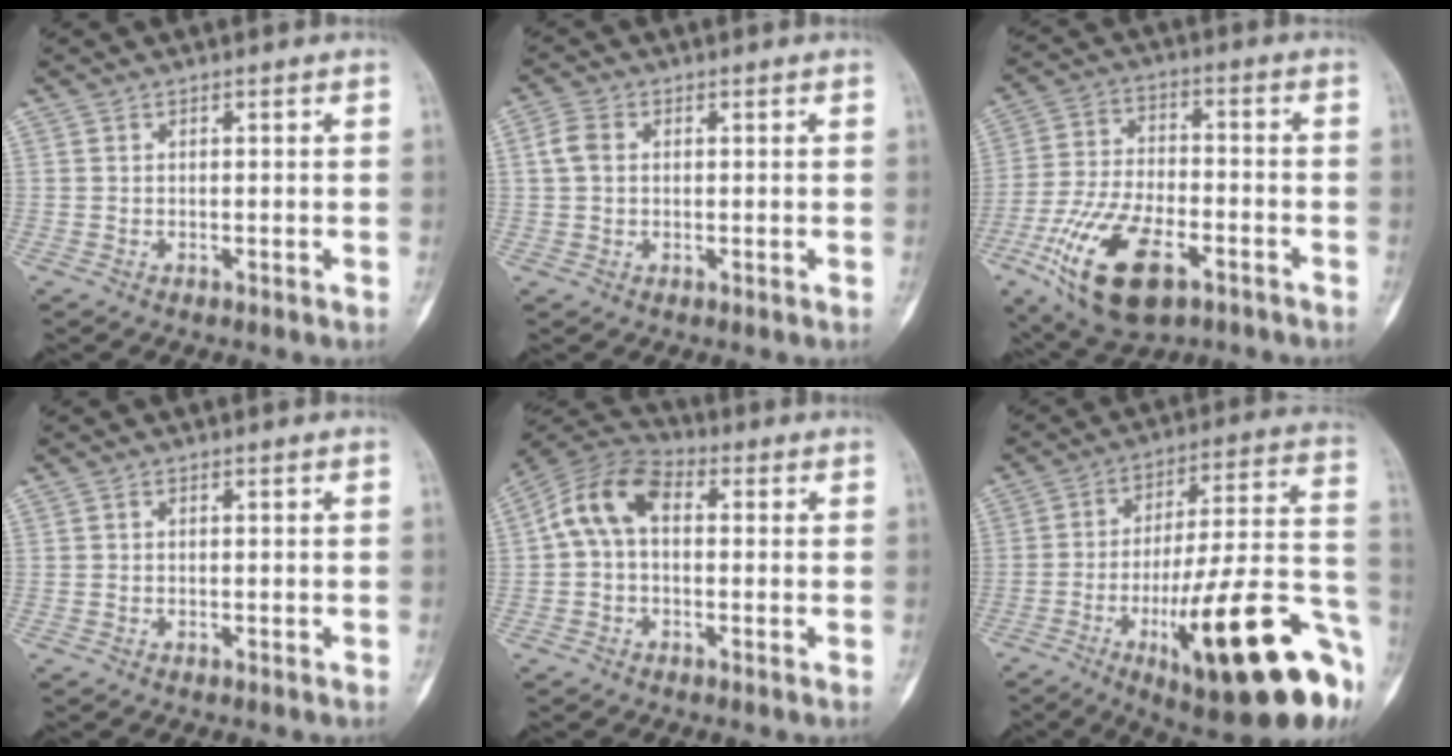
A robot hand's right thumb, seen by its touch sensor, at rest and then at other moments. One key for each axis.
{"total": 3.8, "fx": 0.6, "fy": 2.9, "fz": 2.4, "tx": -0.047, "ty": 0.011, "tz": 0.008}
{"total": 18.4, "fx": -8.6, "fy": 8.8, "fz": 13.7, "tx": -0.254, "ty": 0.025, "tz": -0.143}
{"total": 0.0}
{"total": 9.8, "fx": 0.9, "fy": 6.4, "fz": 7.4, "tx": -0.132, "ty": 0.032, "tz": 0.003}
{"total": 28.6, "fx": -11.3, "fy": 6.8, "fz": 25.4, "tx": -0.323, "ty": 0.044, "tz": -0.161}